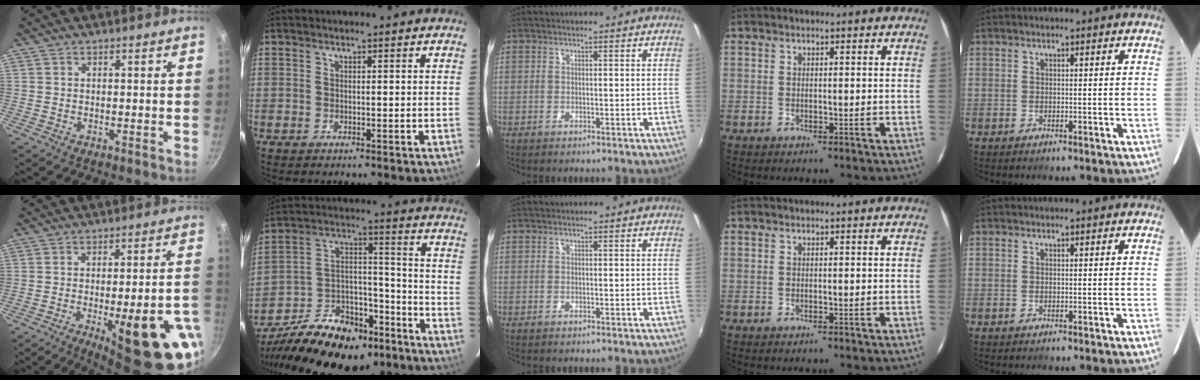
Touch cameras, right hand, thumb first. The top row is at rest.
{"thumb": {"total": 22.1, "force": [-9.6, 6.4, 18.9], "torque": [-0.194, 0.027, -0.120]}, "index": {"total": 21.8, "force": [-15.5, 10.9, 10.9], "torque": [-0.211, 0.027, -0.227]}}